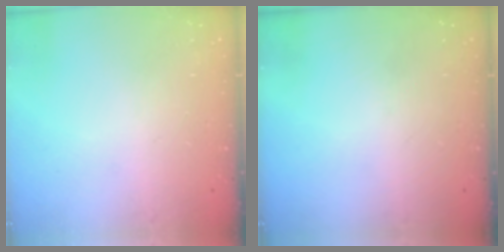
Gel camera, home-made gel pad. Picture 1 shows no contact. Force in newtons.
{"total": 0.0}